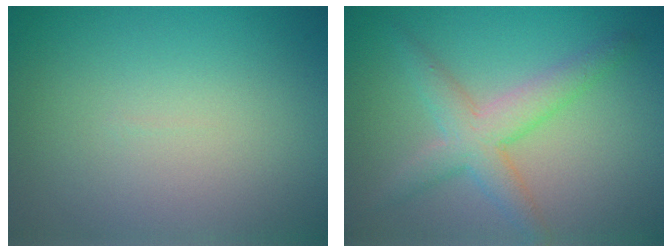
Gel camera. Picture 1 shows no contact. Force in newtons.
{"total": 4.1, "press": 4.1, "slide": 0.1}